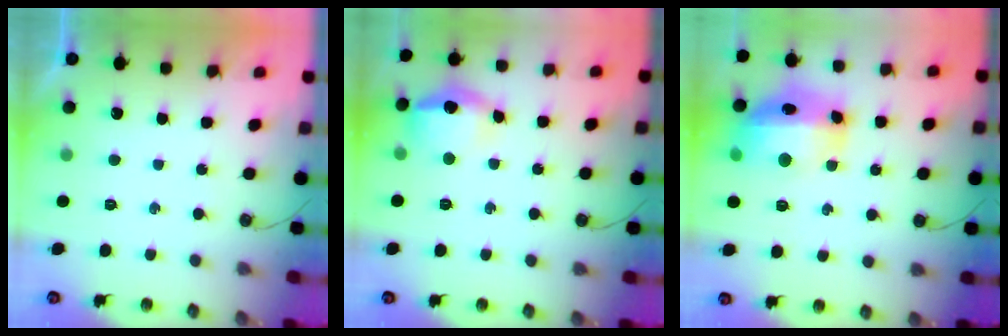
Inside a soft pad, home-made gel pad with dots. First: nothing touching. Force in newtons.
{"total": 13.1, "press": 13.1, "slide": 1.0}
{"total": 17.2, "press": 17.1, "slide": 1.6}